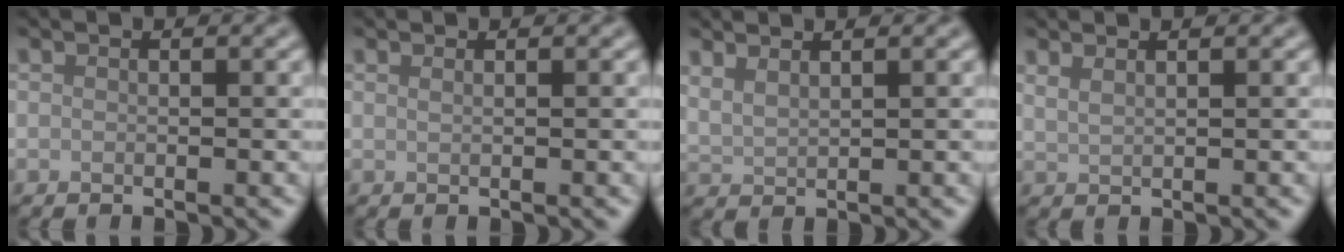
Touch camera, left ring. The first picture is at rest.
{"total": 0.8, "force": [0.5, 0.3, 0.5], "torque": [-0.003, -0.003, 0.003]}
{"total": 1.9, "force": [1.6, 0.6, 0.9], "torque": [-0.018, 0.005, 0.033]}
{"total": 1.6, "force": [1.2, 0.6, 0.8], "torque": [-0.012, 0.001, 0.020]}